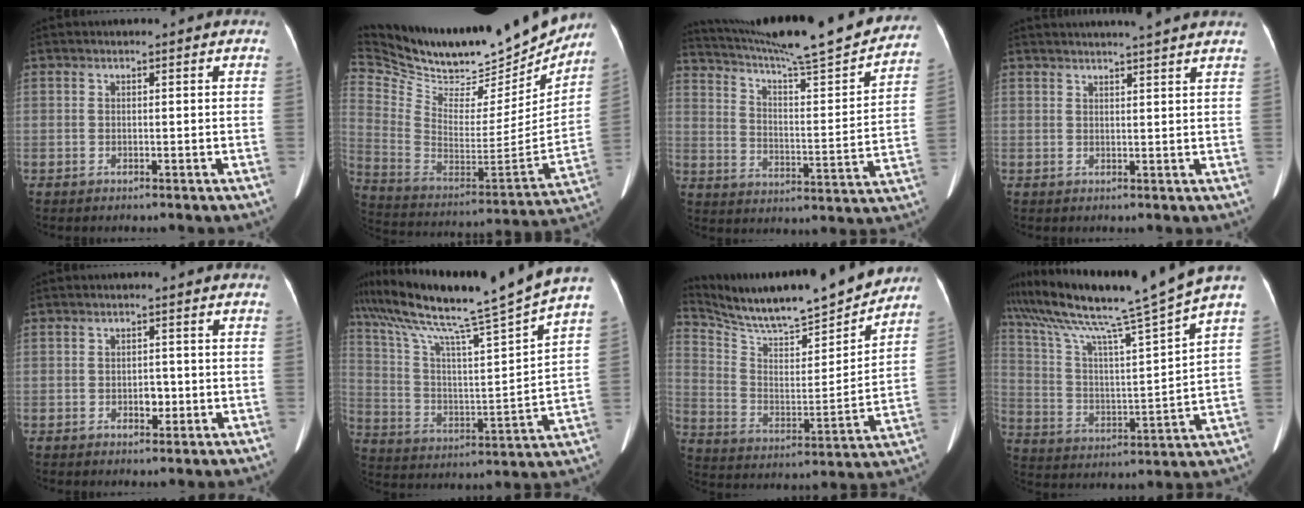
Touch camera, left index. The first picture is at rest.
{"total": 30.5, "force": [26.6, 9.5, 11.5], "torque": [-0.238, -0.041, 0.404]}
{"total": 26.6, "force": [24.0, 1.3, 11.5], "torque": [-0.189, -0.045, 0.328]}
{"total": 8.8, "force": [7.8, -0.6, 4.0], "torque": [-0.056, 0.019, 0.084]}
{"total": 2.2, "force": [-0.7, 1.3, 1.6], "torque": [-0.022, 0.004, -0.007]}
{"total": 22.2, "force": [18.1, -1.8, 12.8], "torque": [-0.222, -0.017, 0.285]}
{"total": 21.7, "force": [19.9, 2.3, 8.4], "torque": [-0.154, -0.016, 0.309]}
{"total": 18.3, "force": [14.9, -2.3, 10.4], "torque": [-0.186, -0.014, 0.246]}